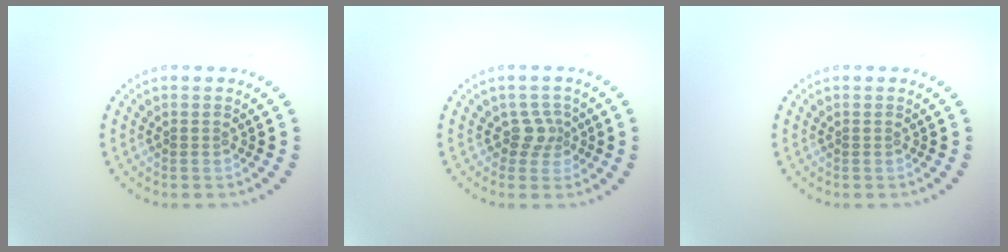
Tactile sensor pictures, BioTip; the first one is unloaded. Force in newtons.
{"total": 2.0, "press": 1.5, "slide": 1.4}
{"total": 0.0}